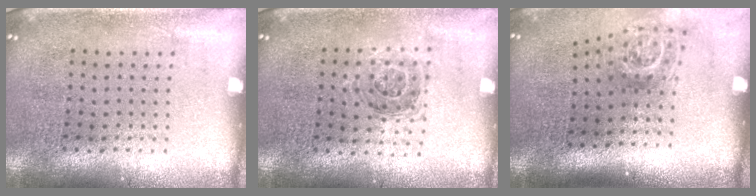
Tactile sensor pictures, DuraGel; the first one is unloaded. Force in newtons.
{"total": 1.1, "press": 1.0, "slide": 0.4}
{"total": 1.8, "press": 1.2, "slide": 1.3}